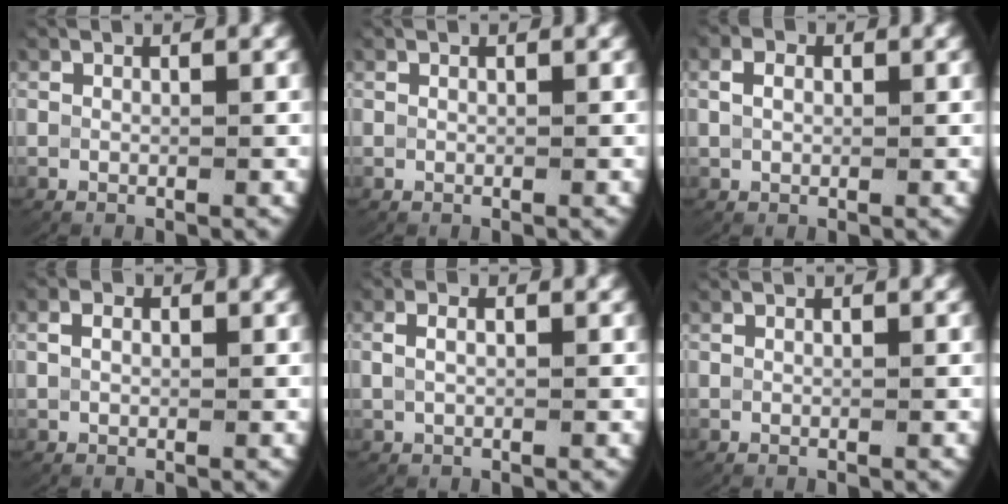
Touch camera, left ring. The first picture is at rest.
{"total": 0.0}
{"total": 1.5, "force": [0.5, 1.1, 1.0], "torque": [-0.021, -0.002, 0.013]}
{"total": 1.2, "force": [0.3, 0.8, 0.8], "torque": [-0.018, -0.001, 0.009]}
{"total": 1.4, "force": [0.1, 0.8, 1.2], "torque": [-0.033, -0.001, 0.005]}
{"total": 0.0}